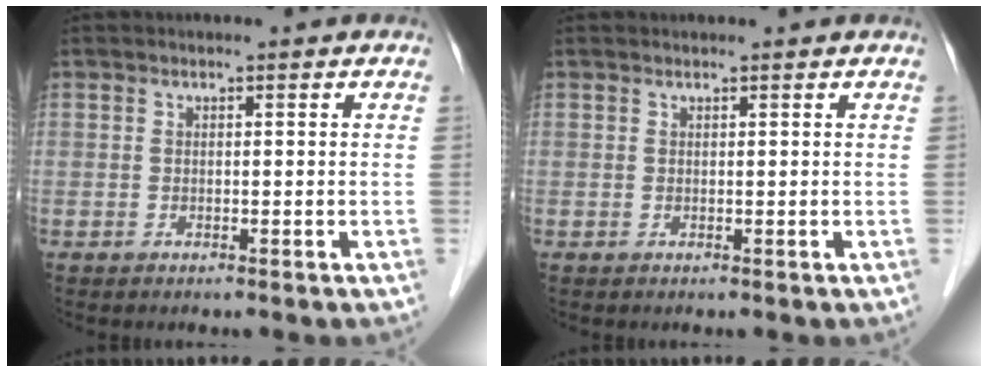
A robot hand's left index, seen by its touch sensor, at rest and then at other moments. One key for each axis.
{"total": 0.9, "fx": 0.9, "fy": 0.0, "fz": 0.2, "tx": -0.006, "ty": 0.012, "tz": 0.016}